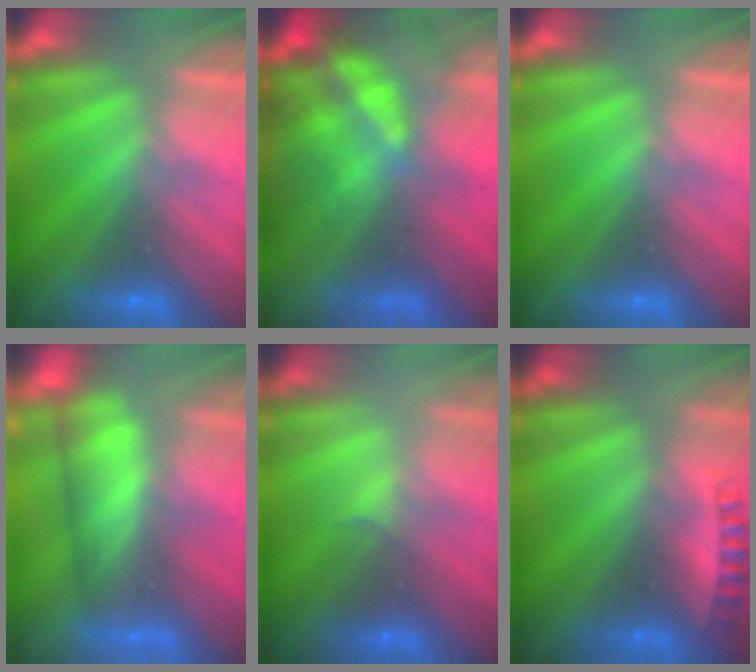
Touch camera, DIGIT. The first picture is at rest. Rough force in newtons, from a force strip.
{"total": 13.2}
{"total": 0.0}
{"total": 4.6}
{"total": 2.0}
{"total": 2.6}